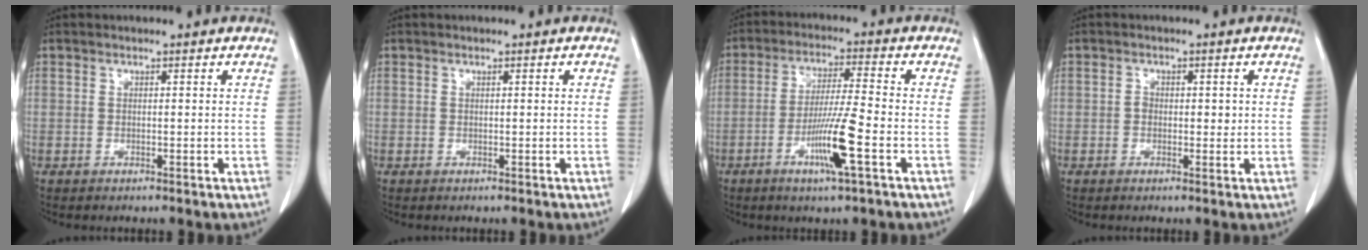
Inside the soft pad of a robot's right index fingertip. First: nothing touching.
{"total": 0.0}
{"total": 8.9, "force": [-3.5, -0.5, 8.2], "torque": [-0.154, -0.013, -0.067]}
{"total": 2.0, "force": [0.0, 1.4, 1.4], "torque": [-0.017, 0.004, -0.002]}